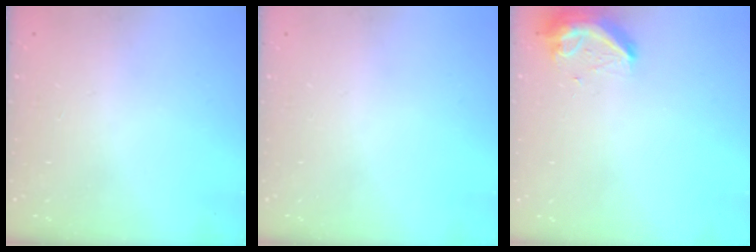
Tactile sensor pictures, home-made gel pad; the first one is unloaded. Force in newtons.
{"total": 0.0}
{"total": 9.5, "press": 9.5, "slide": 0.6}